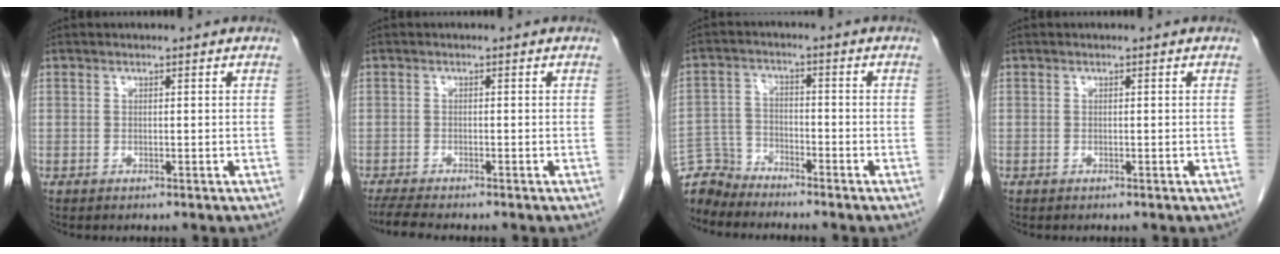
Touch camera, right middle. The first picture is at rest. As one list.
[{"total": 4.4, "force": [-3.9, 0.1, 2.1], "torque": [-0.041, -0.016, -0.066]}, {"total": 5.9, "force": [-5.7, 0.9, -1.0], "torque": [0.018, 0.004, -0.112]}, {"total": 0.0}]